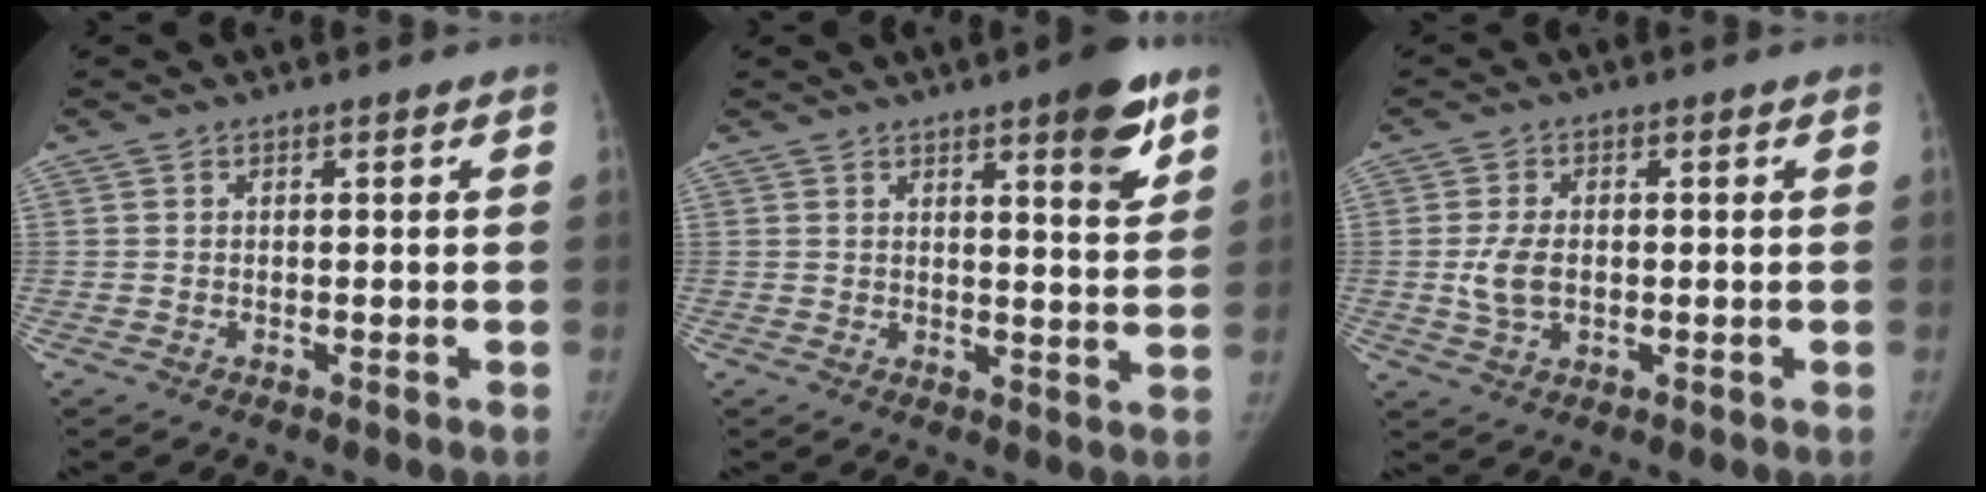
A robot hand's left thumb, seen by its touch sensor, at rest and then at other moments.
{"total": 8.5, "force": [5.0, 1.9, 6.6], "torque": [-0.069, -0.027, 0.064]}
{"total": 5.4, "force": [-0.1, 3.6, 4.0], "torque": [-0.077, 0.001, 0.002]}